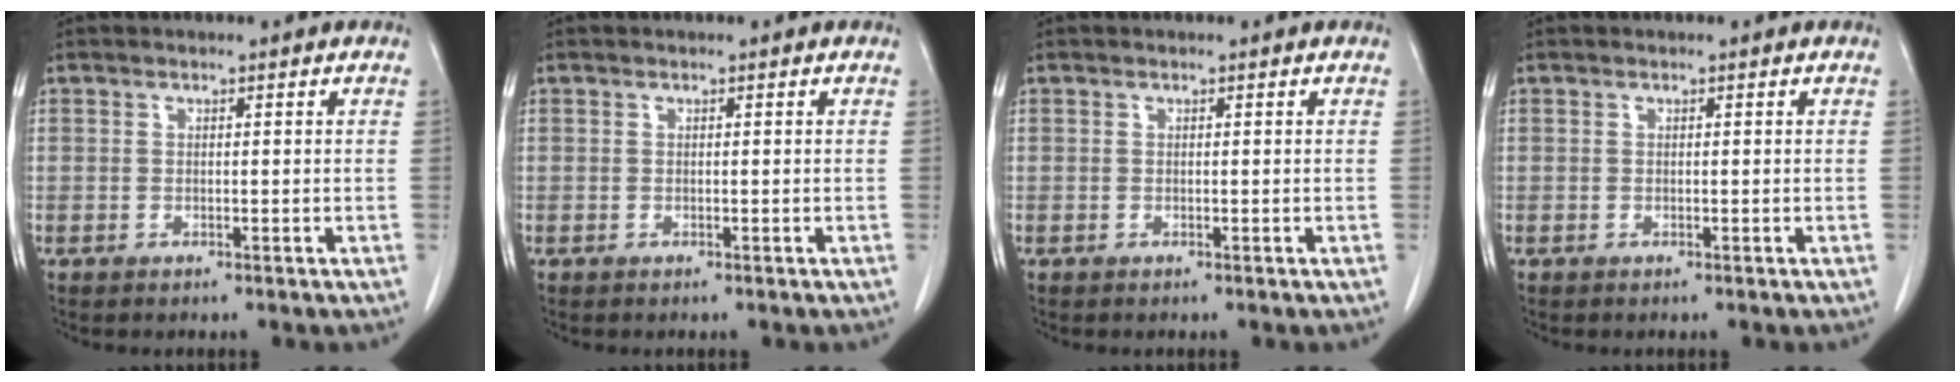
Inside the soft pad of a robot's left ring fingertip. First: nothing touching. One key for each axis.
{"total": 0.0}
{"total": 0.0}
{"total": 0.0}